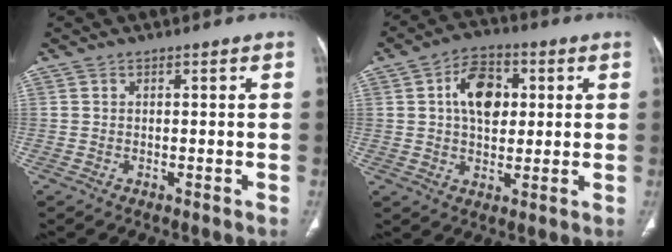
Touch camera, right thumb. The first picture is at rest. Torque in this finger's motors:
{"motor_torque": [1.22, 1.16, 0.75, 0.31, 0.07]}